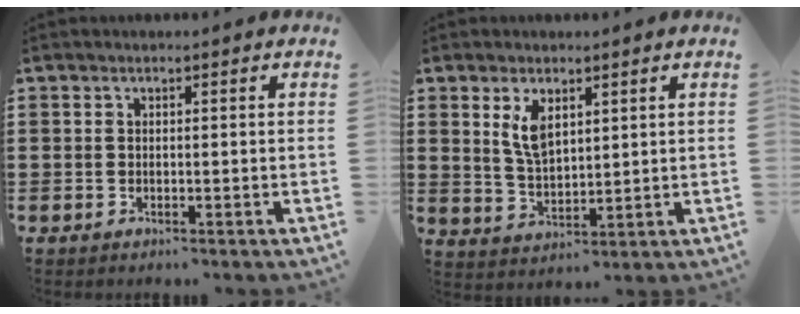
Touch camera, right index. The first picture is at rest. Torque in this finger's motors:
{"motor_torque": [0.25, 0.13, 0.40, 0.12]}